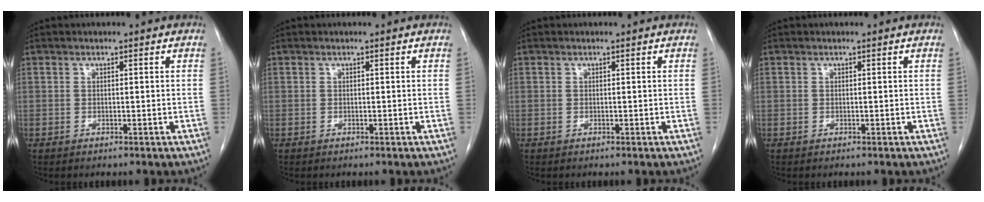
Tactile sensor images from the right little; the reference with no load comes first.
{"total": 0.0}
{"total": 0.0}
{"total": 0.0}